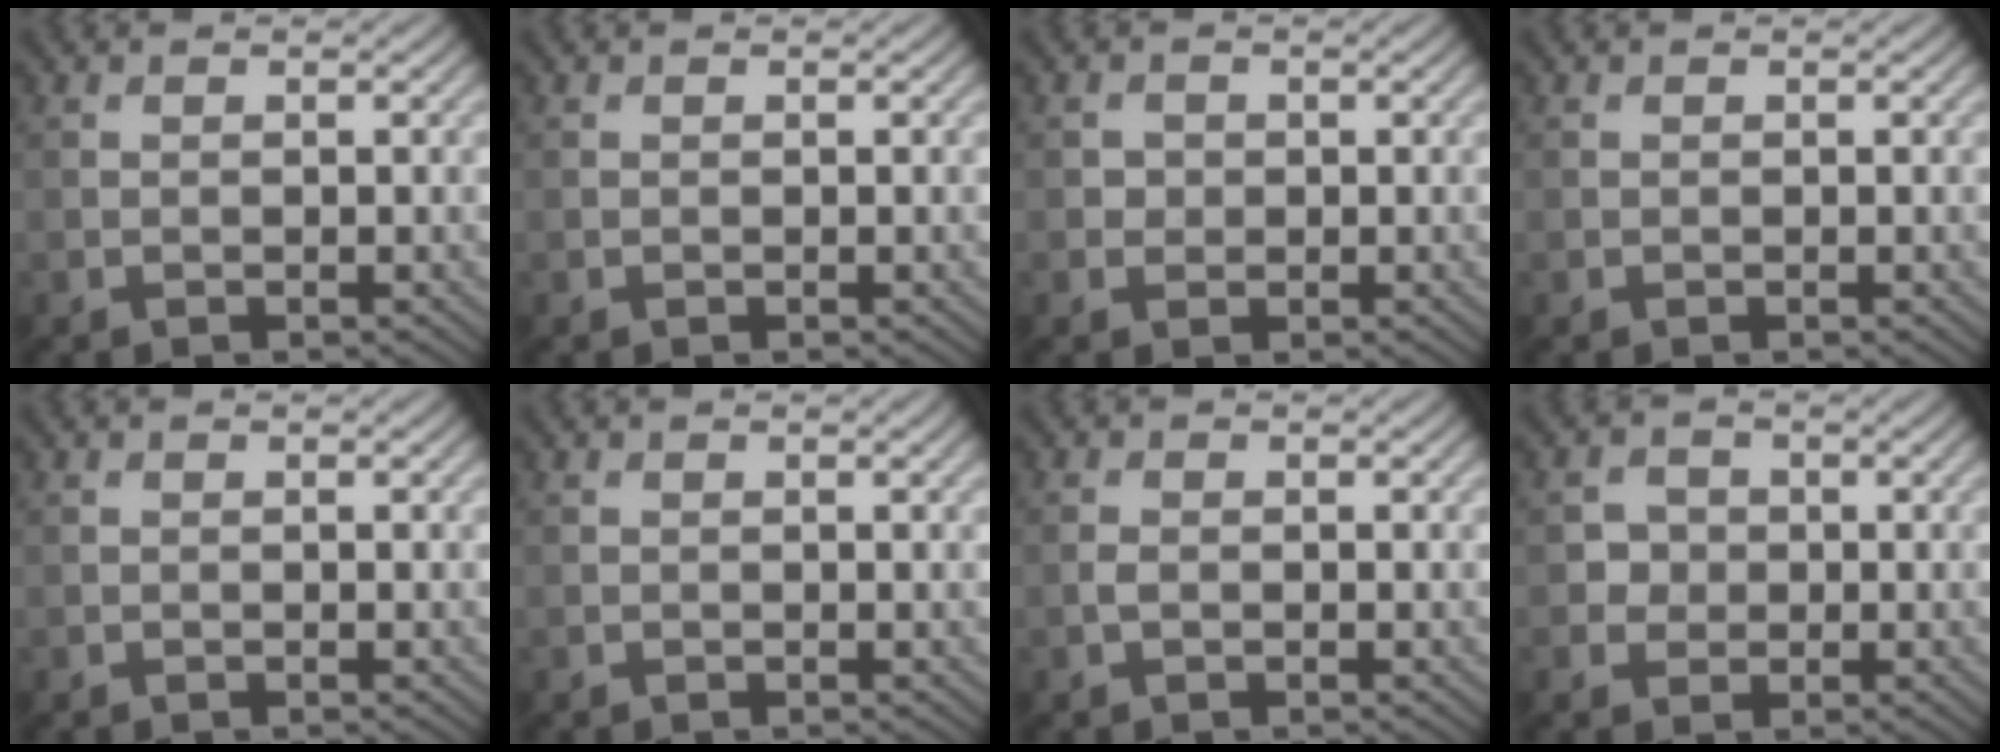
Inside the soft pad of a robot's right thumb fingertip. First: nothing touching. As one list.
[{"total": 0.0}, {"total": 1.2, "force": [0.0, 1.2, 0.3], "torque": [-0.001, -0.003, -0.003]}, {"total": 0.0}, {"total": 0.0}, {"total": 0.0}, {"total": 0.8, "force": [-0.2, 0.5, 0.6], "torque": [-0.016, 0.000, -0.006]}, {"total": 2.3, "force": [-0.1, 2.3, 0.5], "torque": [-0.009, -0.003, -0.008]}]